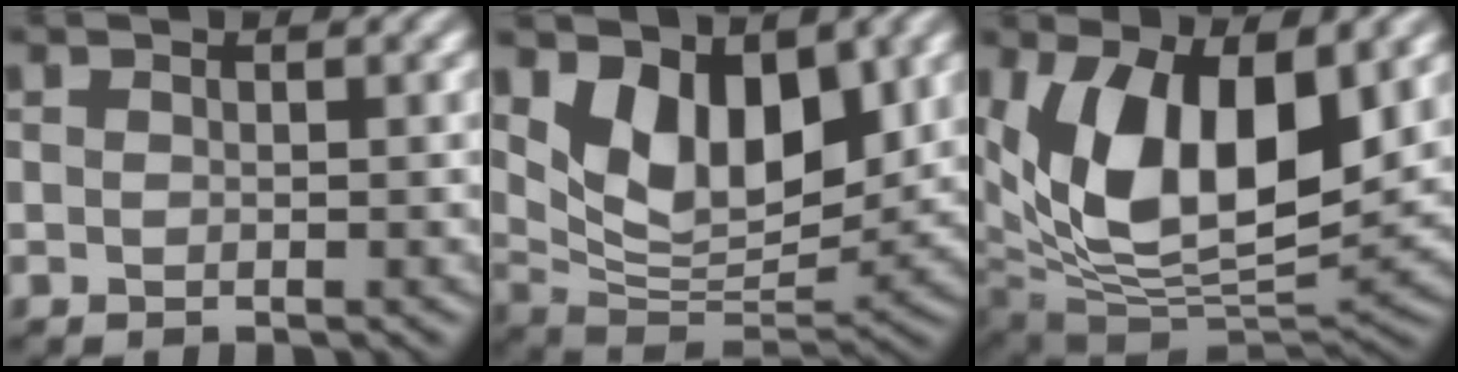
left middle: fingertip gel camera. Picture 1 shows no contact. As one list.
[{"total": 7.9, "force": [3.5, 4.2, 5.6], "torque": [-0.095, -0.022, 0.060]}, {"total": 12.1, "force": [4.1, 6.1, 9.6], "torque": [-0.163, -0.014, 0.071]}]